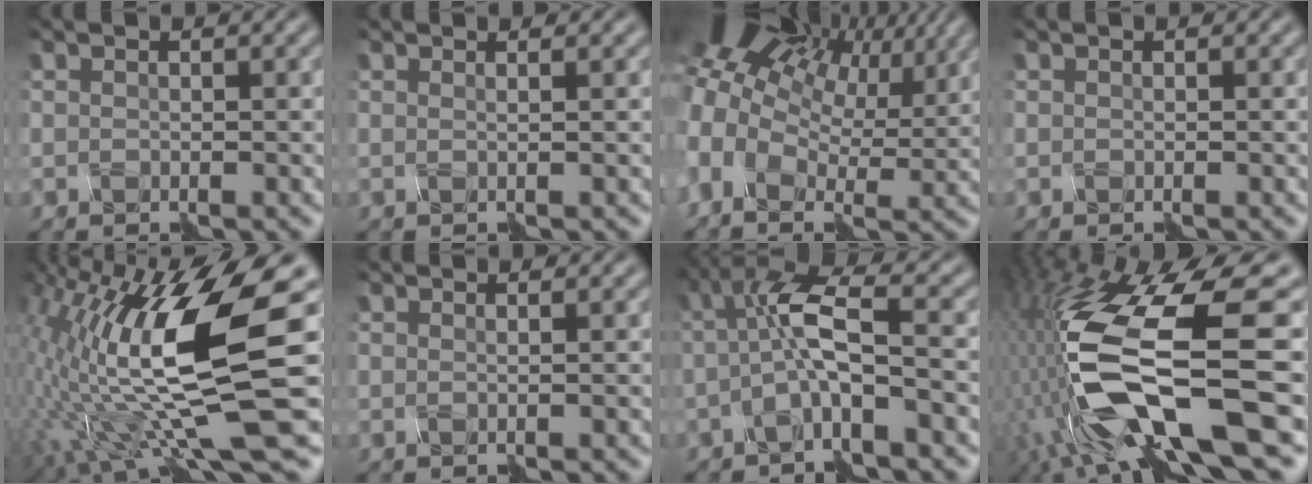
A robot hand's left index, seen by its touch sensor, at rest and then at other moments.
{"total": 1.6, "force": [0.8, 1.0, 1.0], "torque": [0.007, 0.013, -0.019]}
{"total": 14.7, "force": [6.4, 8.5, 10.2], "torque": [-0.214, 0.039, 0.104]}
{"total": 0.0}
{"total": 14.6, "force": [0.2, 4.5, 13.9], "torque": [-0.277, -0.006, 0.021]}
{"total": 1.3, "force": [0.7, 0.8, 0.8], "torque": [0.007, 0.009, -0.017]}
{"total": 4.5, "force": [-1.0, 0.9, 4.3], "torque": [-0.090, 0.013, -0.019]}
{"total": 13.6, "force": [-2.8, 4.3, 12.6], "torque": [-0.263, -0.009, -0.043]}